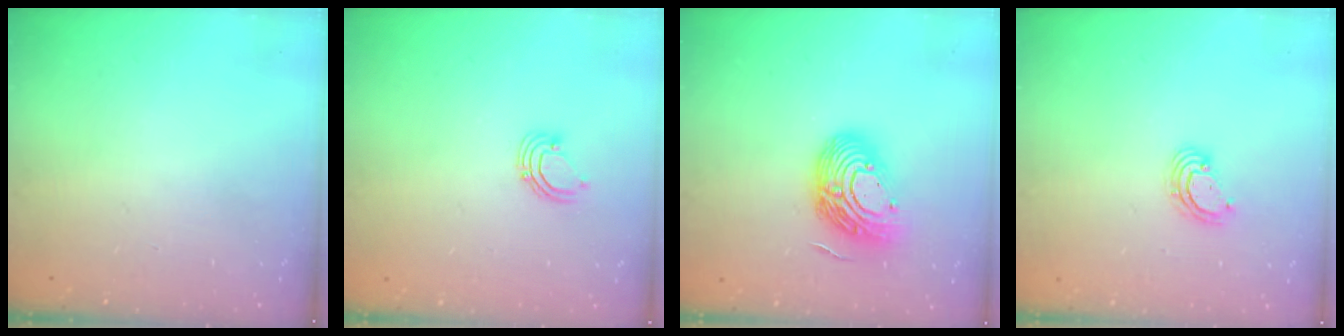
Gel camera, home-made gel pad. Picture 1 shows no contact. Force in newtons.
{"total": 3.5, "press": 3.5, "slide": 0.2}
{"total": 16.1, "press": 16.0, "slide": 1.8}
{"total": 3.7, "press": 3.7, "slide": 0.3}